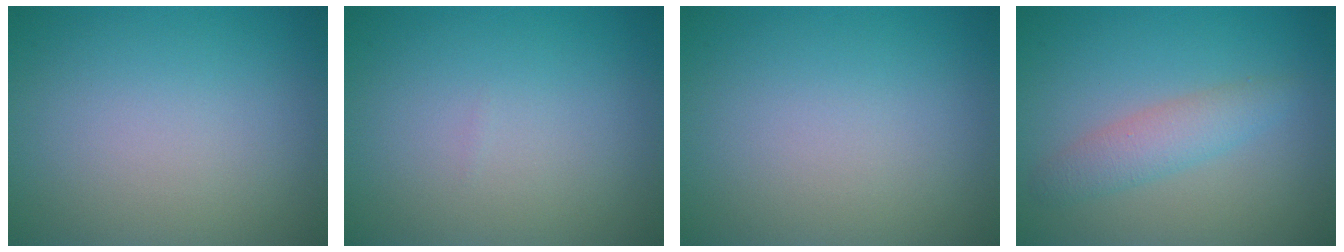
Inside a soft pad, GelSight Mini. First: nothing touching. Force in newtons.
{"total": 0.0}
{"total": 0.0}
{"total": 2.6, "press": 2.6, "slide": 0.1}